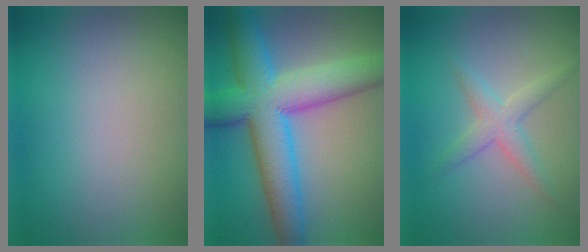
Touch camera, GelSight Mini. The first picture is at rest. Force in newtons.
{"total": 10.5, "press": 10.5, "slide": 0.0}
{"total": 2.5, "press": 2.5, "slide": 0.0}